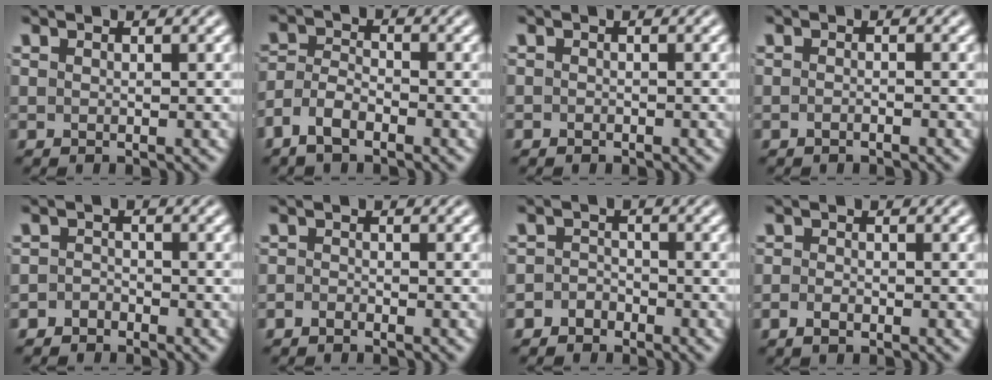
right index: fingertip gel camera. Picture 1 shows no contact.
{"total": 3.7, "force": [-2.3, 2.3, 1.7], "torque": [-0.042, -0.015, -0.038]}
{"total": 0.7, "force": [-0.7, -0.1, -0.2], "torque": [0.004, -0.008, -0.008]}
{"total": 1.0, "force": [-0.8, -0.5, 0.1], "torque": [-0.002, 0.000, -0.016]}
{"total": 2.5, "force": [-2.3, 0.8, -0.4], "torque": [0.008, -0.016, -0.035]}
{"total": 1.3, "force": [-1.3, -0.1, -0.2], "torque": [0.005, -0.010, -0.020]}
{"total": 3.0, "force": [-2.5, 1.6, -0.2], "torque": [0.003, -0.014, -0.041]}
{"total": 1.3, "force": [-1.1, 0.2, 0.5], "torque": [-0.011, -0.008, -0.017]}